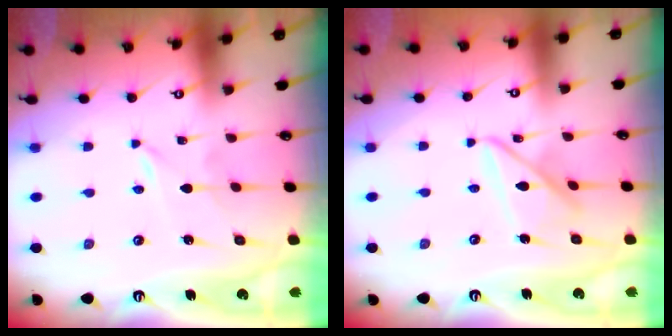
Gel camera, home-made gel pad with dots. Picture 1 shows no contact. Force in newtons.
{"total": 9.8, "press": 9.8, "slide": 0.7}